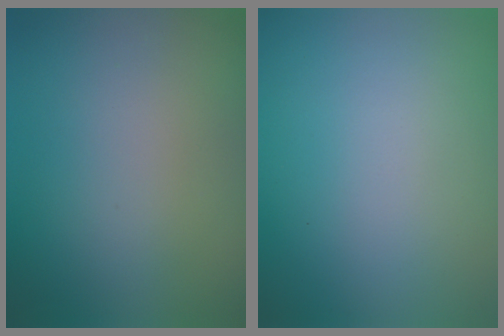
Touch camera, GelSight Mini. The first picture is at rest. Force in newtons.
{"total": 0.0}